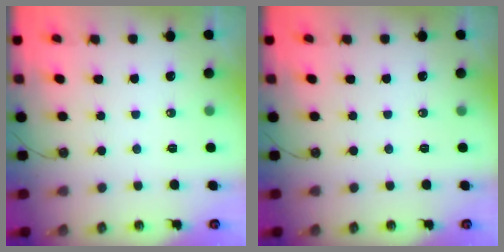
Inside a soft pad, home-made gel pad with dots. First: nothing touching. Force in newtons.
{"total": 0.0}